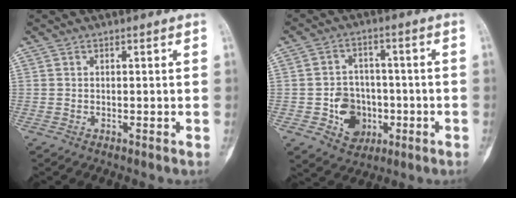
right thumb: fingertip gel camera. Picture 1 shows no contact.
{"total": 9.2, "force": [-2.5, 7.7, 4.5], "torque": [-0.028, 0.018, -0.037]}